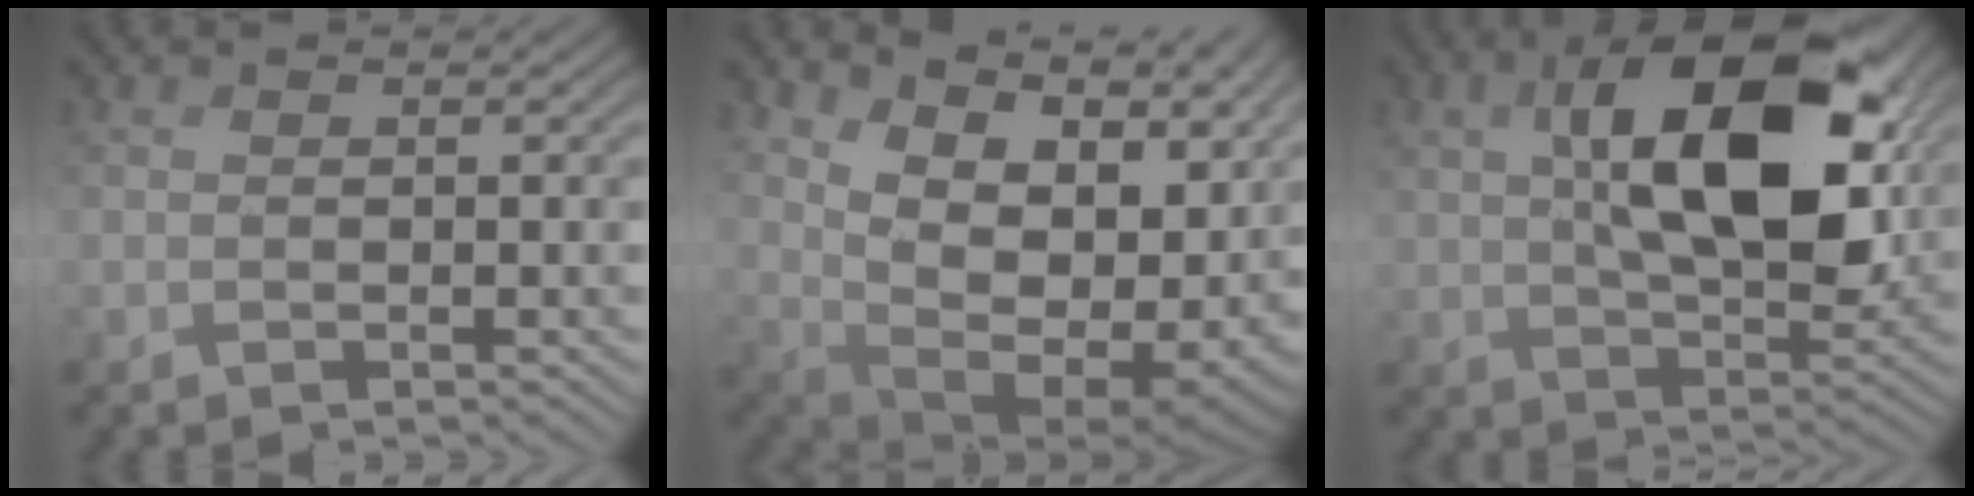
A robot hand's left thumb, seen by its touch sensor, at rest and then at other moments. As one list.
[{"total": 16.1, "force": [3.0, 8.9, 13.1], "torque": [-0.210, -0.016, 0.092]}, {"total": 14.9, "force": [4.0, 7.8, 12.0], "torque": [-0.218, 0.003, 0.074]}]